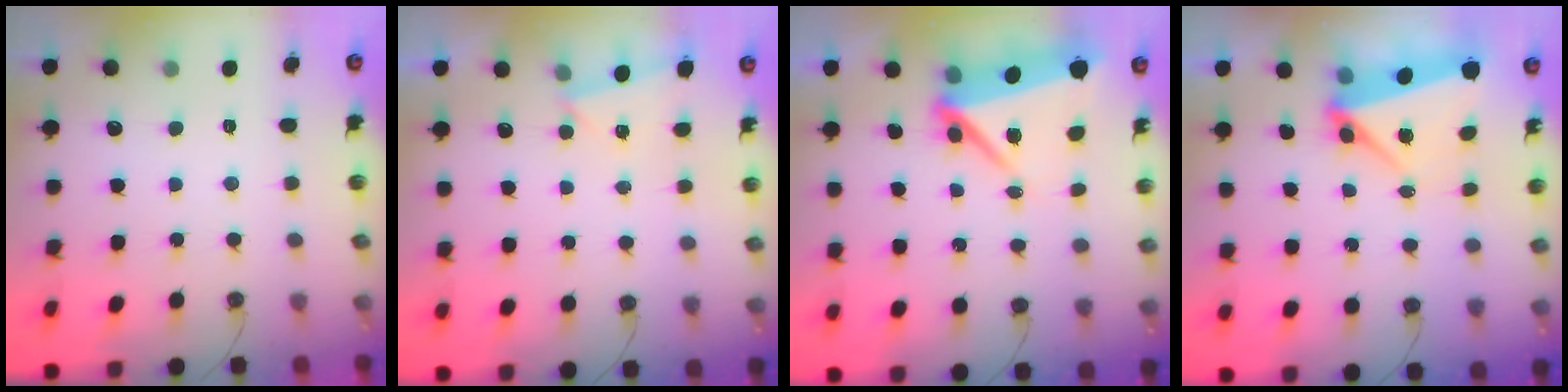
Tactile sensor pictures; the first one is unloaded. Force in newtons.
{"total": 2.3, "press": 1.3, "slide": 1.9}
{"total": 9.2, "press": 8.3, "slide": 4.1}
{"total": 6.8, "press": 6.5, "slide": 2.2}